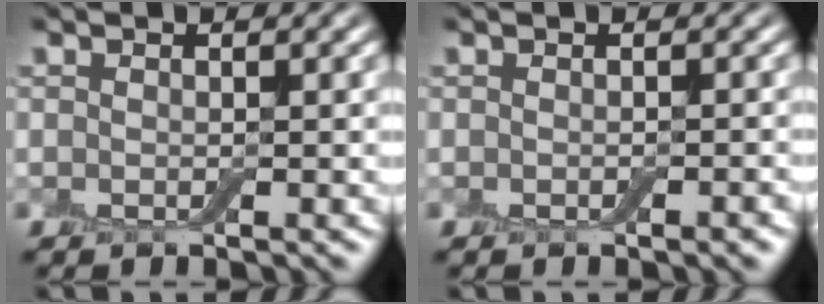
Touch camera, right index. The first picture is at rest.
{"total": 0.8, "force": [-0.4, 0.2, 0.7], "torque": [-0.009, 0.001, -0.004]}